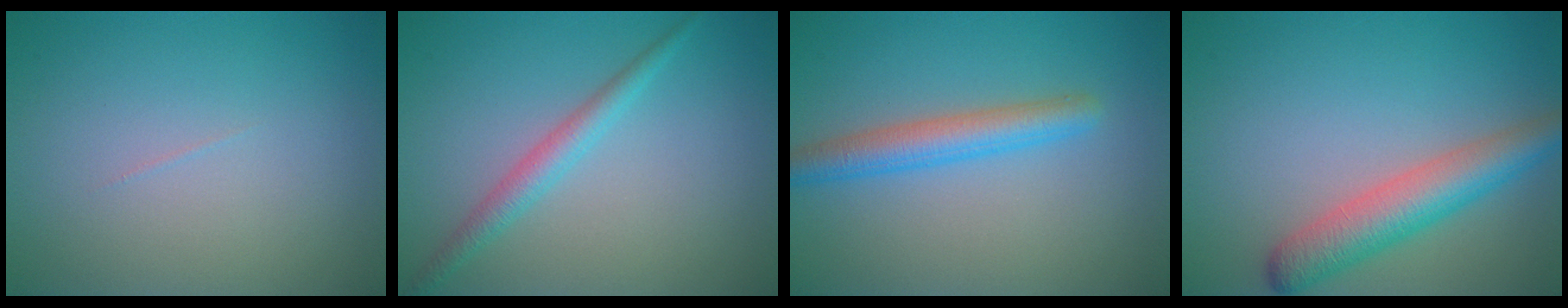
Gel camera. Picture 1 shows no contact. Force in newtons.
{"total": 2.2, "press": 2.2, "slide": 0.1}
{"total": 3.5, "press": 3.5, "slide": 0.1}
{"total": 5.1, "press": 5.1, "slide": 0.2}